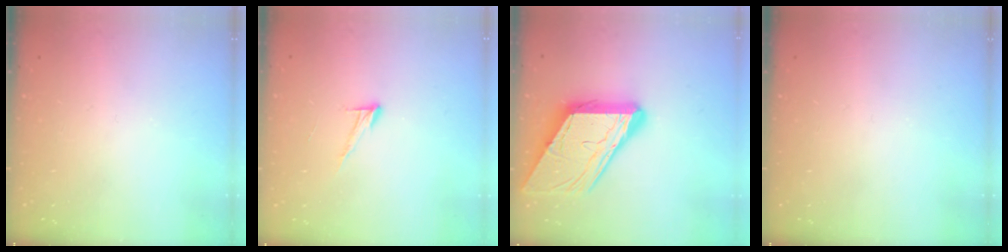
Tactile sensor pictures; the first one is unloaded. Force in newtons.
{"total": 7.1, "press": 7.0, "slide": 0.4}
{"total": 16.3, "press": 16.2, "slide": 1.9}
{"total": 0.0}